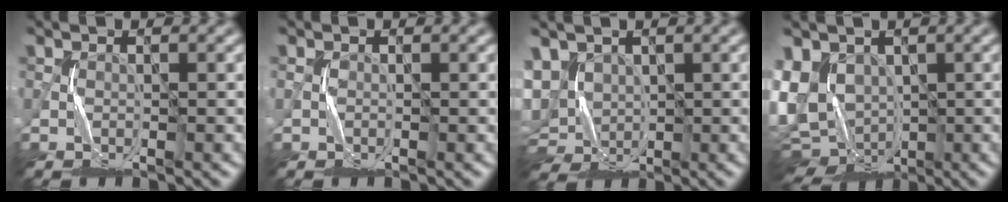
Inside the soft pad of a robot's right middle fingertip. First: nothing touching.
{"total": 0.7, "force": [-0.2, 0.7, -0.1], "torque": [0.003, -0.001, -0.004]}
{"total": 6.7, "force": [1.8, 5.0, 4.1], "torque": [-0.093, 0.011, 0.037]}
{"total": 9.9, "force": [-1.7, 7.5, 6.2], "torque": [-0.120, -0.014, -0.019]}